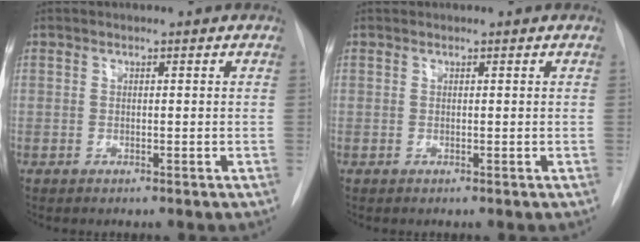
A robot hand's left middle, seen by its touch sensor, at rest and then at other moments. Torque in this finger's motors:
{"motor_torque": [0.09, -0.08, -0.04, 0.01]}